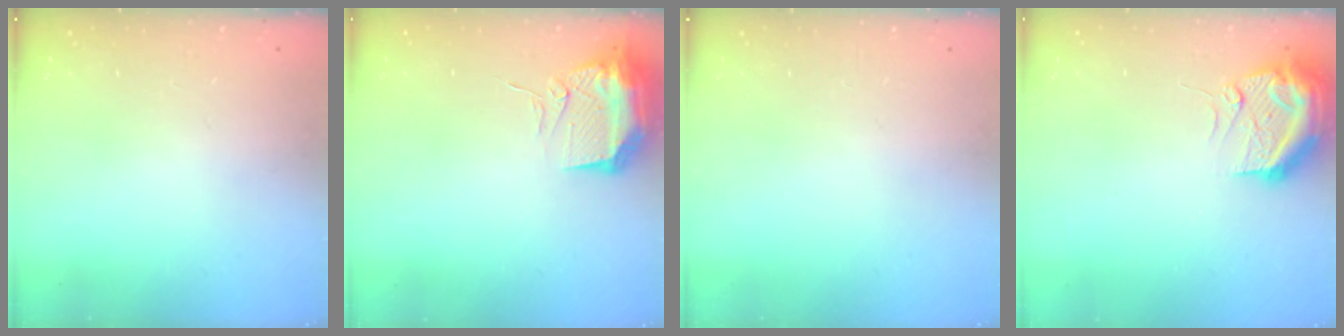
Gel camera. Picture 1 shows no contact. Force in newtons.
{"total": 11.4, "press": 11.2, "slide": 1.9}
{"total": 0.0}
{"total": 12.2, "press": 11.9, "slide": 2.6}